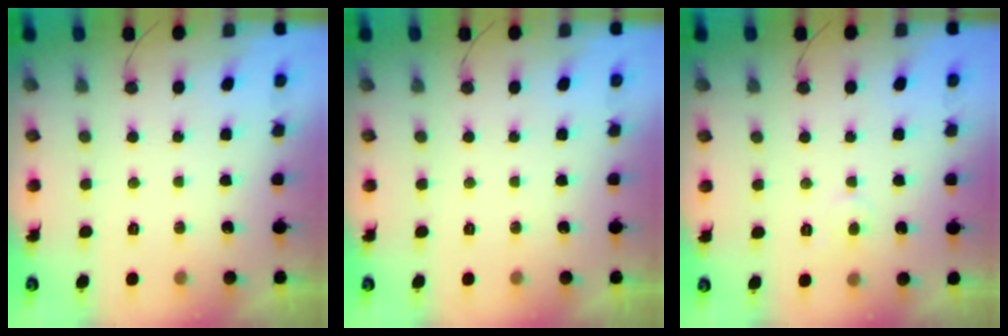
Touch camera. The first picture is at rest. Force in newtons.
{"total": 0.0}
{"total": 2.9, "press": 2.9, "slide": 0.2}